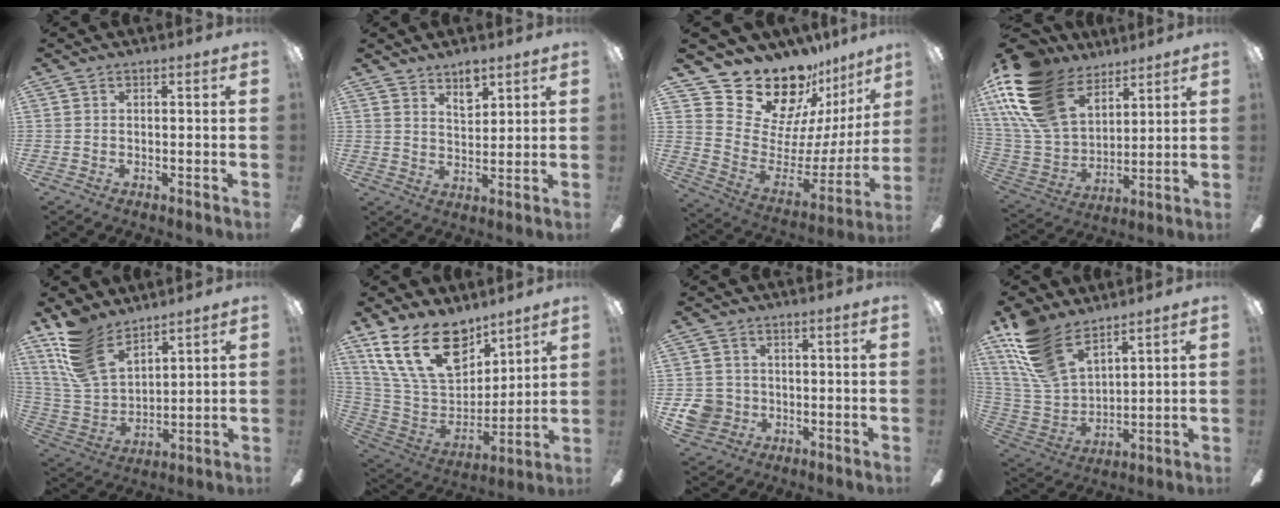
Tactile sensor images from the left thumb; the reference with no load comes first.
{"total": 5.7, "force": [4.6, 2.6, 2.2], "torque": [-0.020, -0.025, 0.081]}
{"total": 21.1, "force": [18.1, 9.1, 5.9], "torque": [-0.098, -0.155, 0.335]}
{"total": 21.1, "force": [12.3, 12.9, 11.3], "torque": [-0.263, -0.049, 0.231]}
{"total": 15.2, "force": [10.2, 7.9, 8.1], "torque": [-0.198, -0.034, 0.199]}
{"total": 23.0, "force": [13.3, 12.9, 13.6], "torque": [-0.264, -0.067, 0.243]}
{"total": 7.1, "force": [-1.1, 6.6, 2.2], "torque": [-0.057, 0.009, -0.020]}
{"total": 16.5, "force": [11.5, 8.0, 8.7], "torque": [-0.215, -0.044, 0.220]}